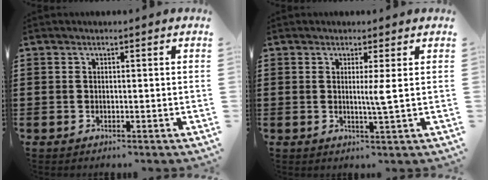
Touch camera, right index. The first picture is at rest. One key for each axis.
{"total": 2.9, "fx": 0.5, "fy": -0.8, "fz": 2.7, "tx": -0.052, "ty": -0.010, "tz": 0.004}